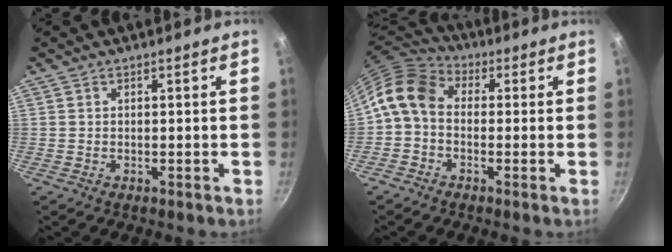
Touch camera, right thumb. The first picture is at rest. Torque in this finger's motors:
{"motor_torque": [0.15, 0.15, 0.15, -0.12, 0.05]}